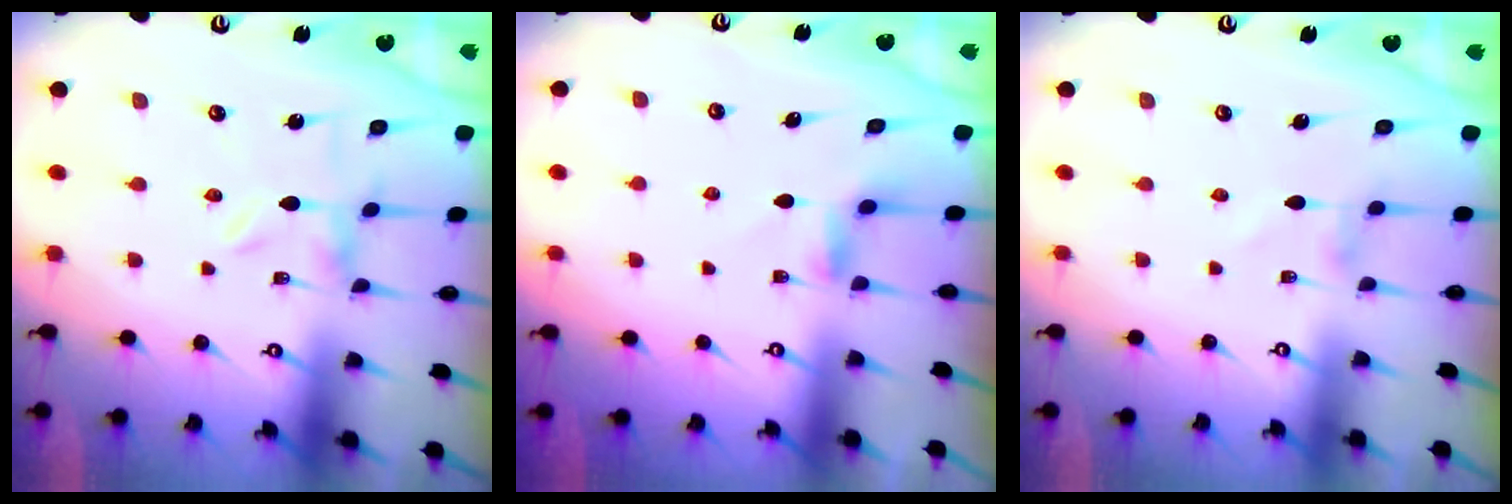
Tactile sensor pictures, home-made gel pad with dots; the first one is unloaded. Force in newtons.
{"total": 3.3, "press": 3.3, "slide": 0.3}
{"total": 0.0}